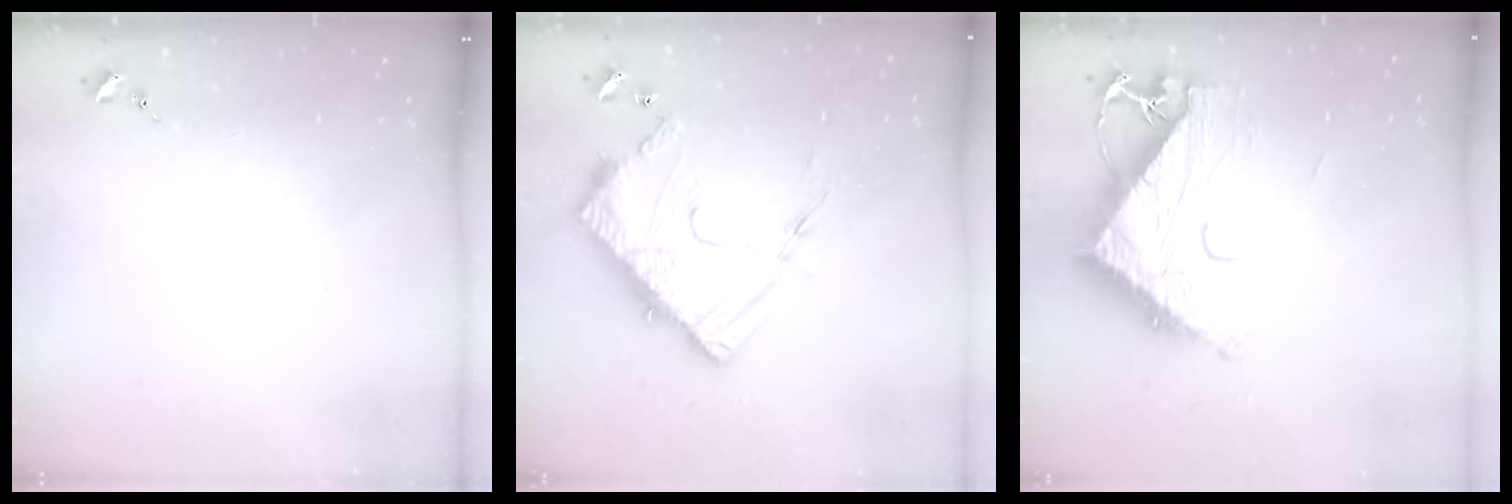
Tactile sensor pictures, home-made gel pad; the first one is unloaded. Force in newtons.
{"total": 16.0, "press": 15.9, "slide": 1.5}
{"total": 12.9, "press": 12.8, "slide": 1.2}